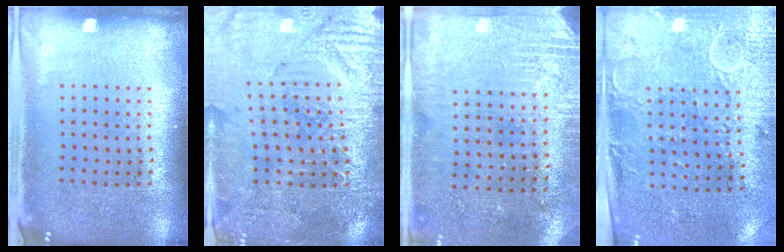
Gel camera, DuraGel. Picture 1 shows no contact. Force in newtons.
{"total": 3.3, "press": 3.3, "slide": 0.4}
{"total": 2.9, "press": 2.8, "slide": 0.9}
{"total": 2.9, "press": 2.4, "slide": 1.7}